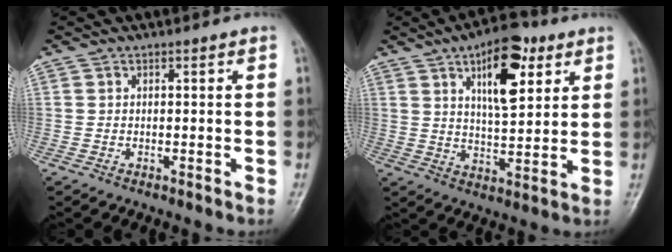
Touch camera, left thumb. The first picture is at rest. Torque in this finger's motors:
{"motor_torque": [0.18, 0.15, 0.06, -0.14, 0.14]}